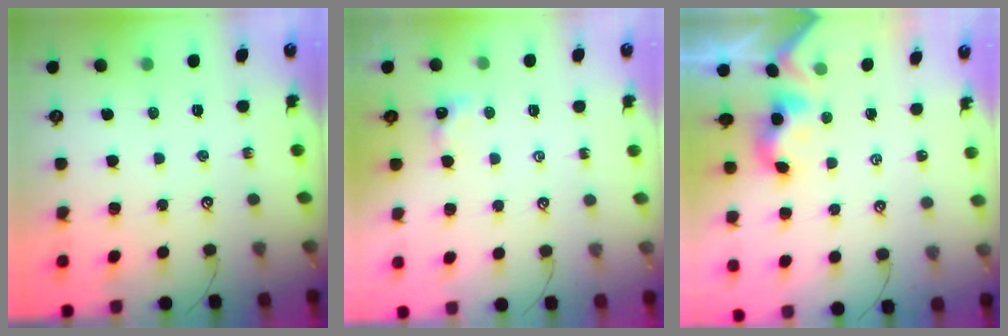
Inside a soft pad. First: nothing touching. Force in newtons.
{"total": 0.8, "press": 0.8, "slide": 0.3}
{"total": 2.3, "press": 2.3, "slide": 0.2}